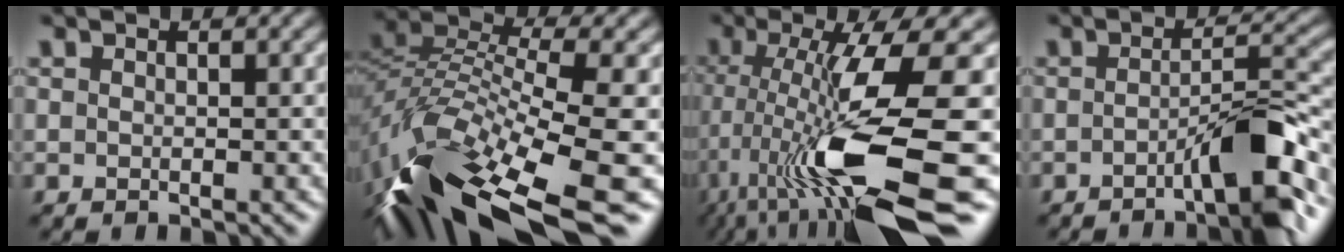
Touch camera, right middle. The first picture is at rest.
{"total": 14.8, "force": [-9.5, 4.5, 10.4], "torque": [-0.234, 0.001, -0.158]}
{"total": 14.6, "force": [-4.8, 3.5, 13.3], "torque": [-0.232, -0.021, -0.072]}
{"total": 5.2, "force": [-2.5, 0.7, 4.5], "torque": [-0.062, 0.011, -0.048]}